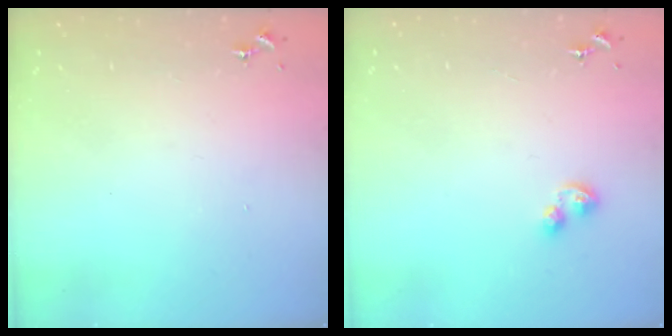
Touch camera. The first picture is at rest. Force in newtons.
{"total": 5.0, "press": 4.9, "slide": 0.9}